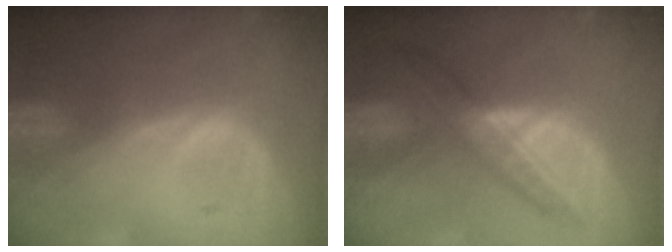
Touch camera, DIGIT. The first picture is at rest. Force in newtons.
{"total": 6.4, "press": 6.4, "slide": 0.7}